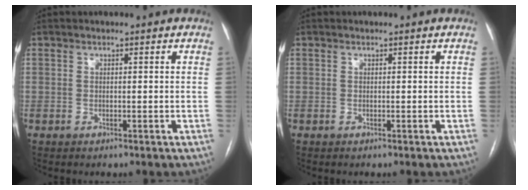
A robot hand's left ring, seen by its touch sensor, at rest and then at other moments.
{"total": 0.0}